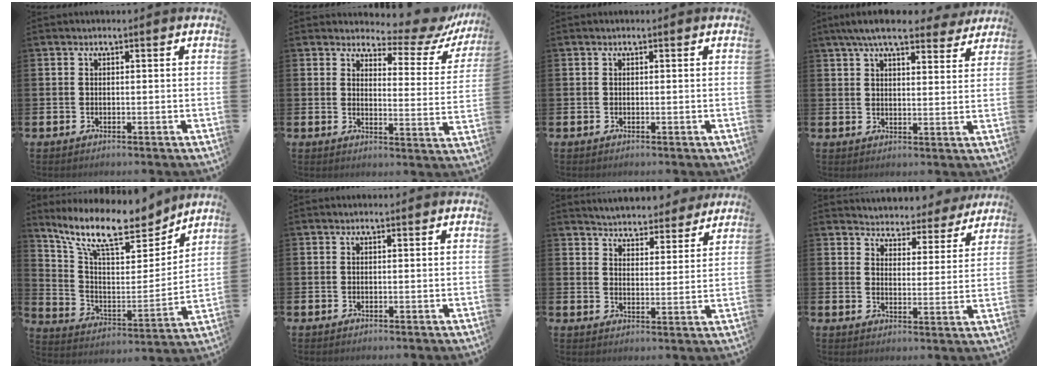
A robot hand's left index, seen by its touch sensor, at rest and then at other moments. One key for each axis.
{"total": 5.8, "fx": 5.2, "fy": 2.0, "fz": 1.6, "tx": -0.029, "ty": -0.052, "tz": 0.080}
{"total": 0.0}
{"total": 7.7, "fx": 6.8, "fy": 1.5, "fz": 3.2, "tx": -0.071, "ty": -0.022, "tz": 0.121}
{"total": 13.0, "fx": 10.9, "fy": 3.5, "fz": 6.1, "tx": -0.148, "ty": -0.068, "tz": 0.188}
{"total": 0.0}
{"total": 5.0, "fx": 4.9, "fy": 0.7, "fz": -0.1, "tx": -0.015, "ty": -0.042, "tz": 0.084}
{"total": 4.2, "fx": 4.1, "fy": 1.0, "fz": -0.2, "tx": -0.016, "ty": -0.039, "tz": 0.066}